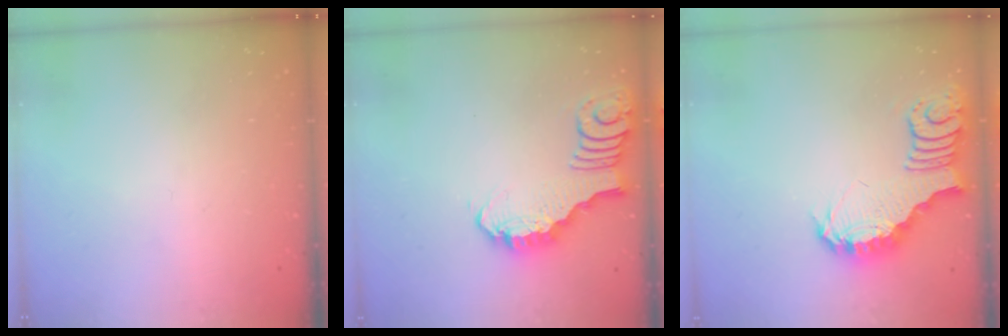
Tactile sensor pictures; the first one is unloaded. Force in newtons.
{"total": 2.9, "press": 2.9, "slide": 0.2}
{"total": 3.8, "press": 3.7, "slide": 0.5}